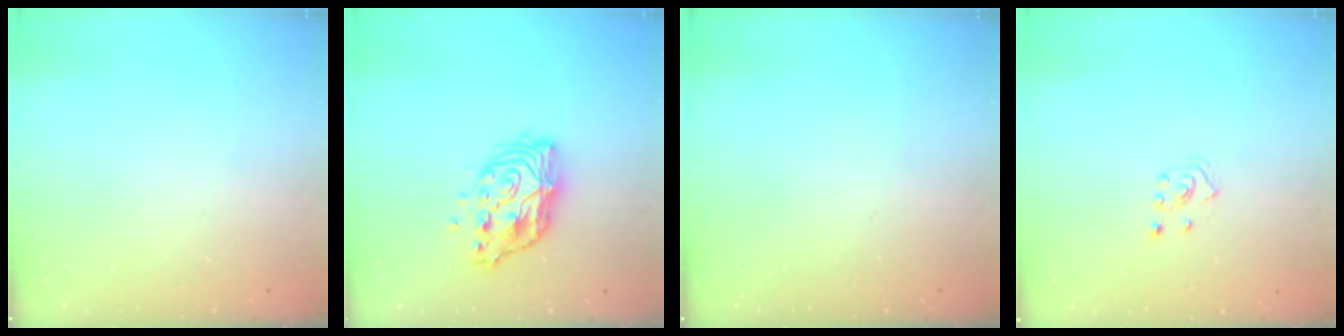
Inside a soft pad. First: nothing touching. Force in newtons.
{"total": 11.8, "press": 11.7, "slide": 1.0}
{"total": 0.0}
{"total": 2.8, "press": 2.7, "slide": 0.5}